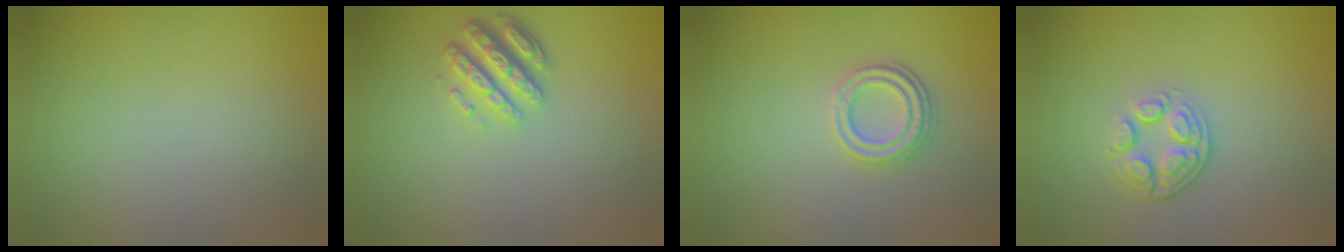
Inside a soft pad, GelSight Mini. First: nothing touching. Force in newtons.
{"total": 3.8, "press": 3.0, "slide": 2.2}
{"total": 3.1, "press": 2.4, "slide": 2.0}
{"total": 4.0, "press": 2.8, "slide": 2.8}